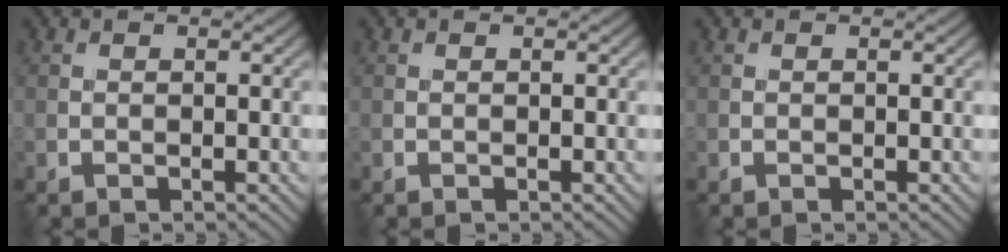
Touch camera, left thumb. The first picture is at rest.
{"total": 0.0}
{"total": 0.0}